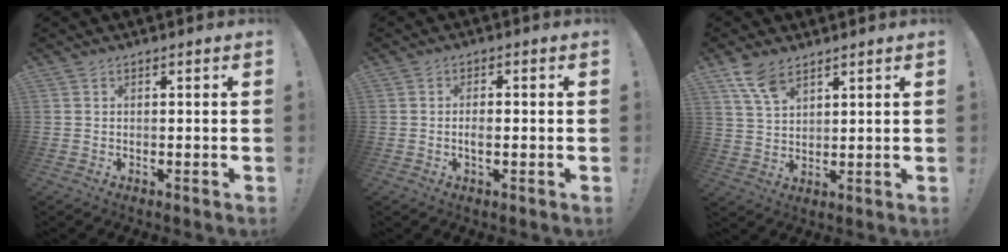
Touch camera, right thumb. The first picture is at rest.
{"total": 2.8, "force": [-1.0, 1.0, 2.5], "torque": [-0.041, 0.004, -0.018]}
{"total": 7.8, "force": [5.3, 3.7, 4.4], "torque": [-0.084, -0.022, 0.101]}